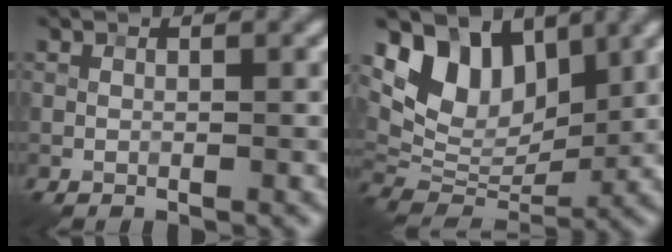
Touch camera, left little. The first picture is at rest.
{"total": 8.2, "force": [4.1, 5.3, 4.7], "torque": [-0.080, -0.009, 0.071]}